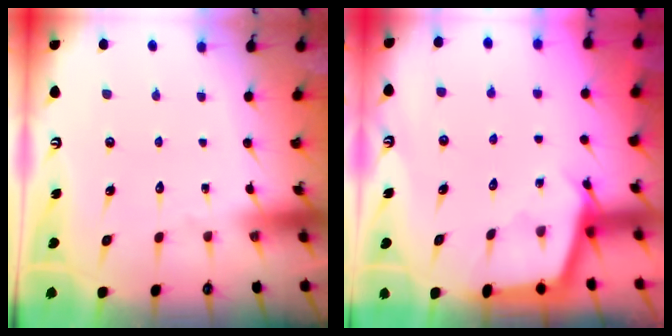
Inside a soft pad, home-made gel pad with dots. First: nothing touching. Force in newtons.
{"total": 2.9, "press": 2.9, "slide": 0.3}